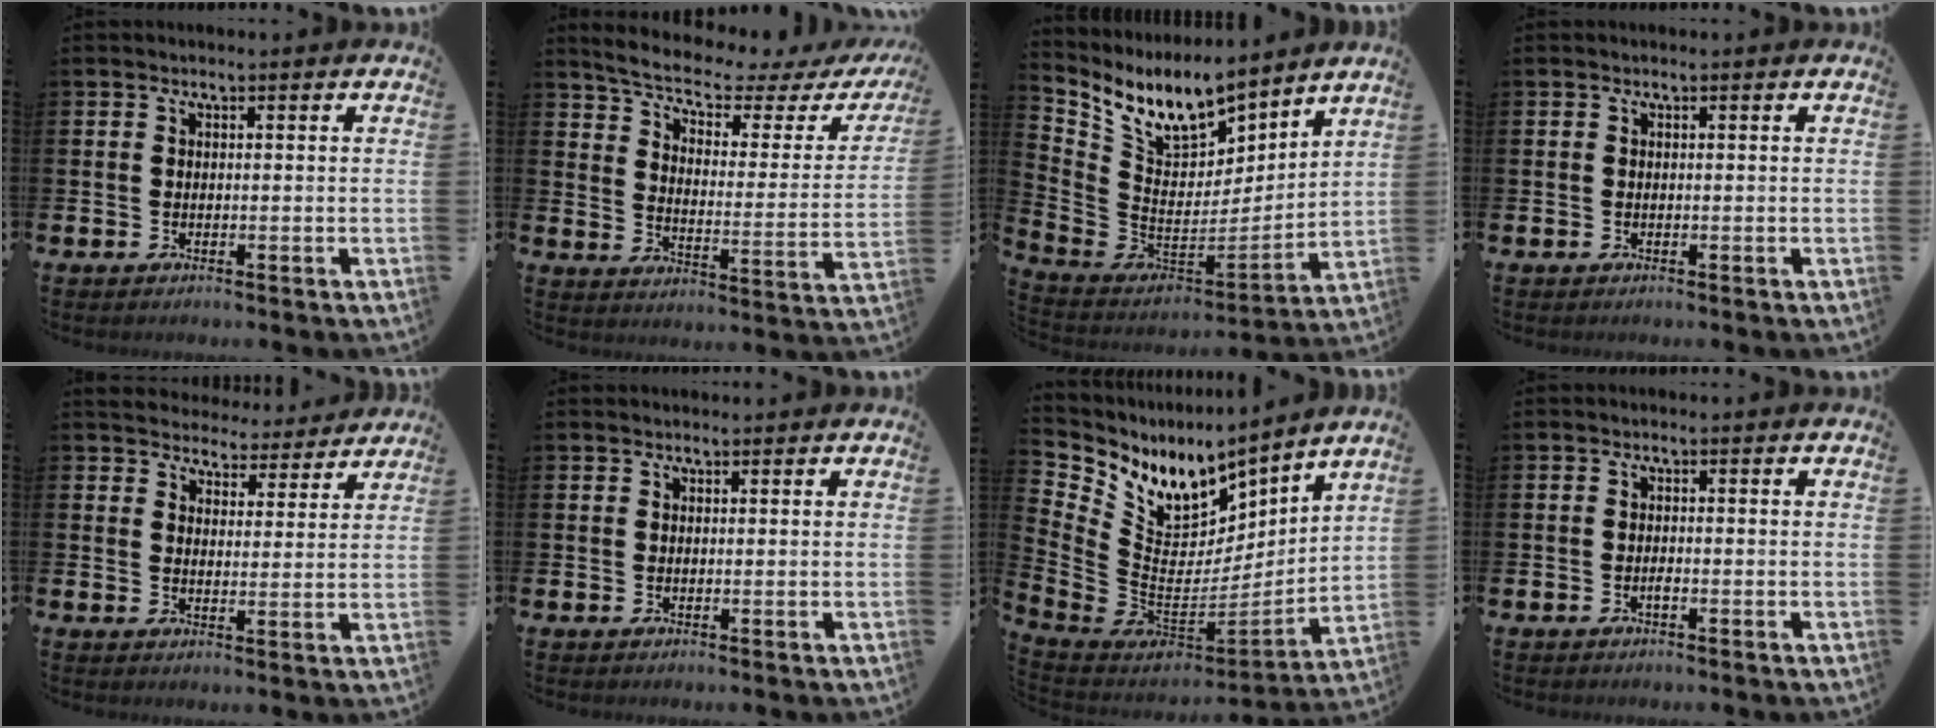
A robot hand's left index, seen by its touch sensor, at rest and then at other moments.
{"total": 6.1, "force": [5.2, 1.3, 2.8], "torque": [-0.086, -0.036, 0.085]}
{"total": 11.2, "force": [9.5, 4.5, 3.6], "torque": [-0.120, -0.059, 0.178]}
{"total": 0.0}
{"total": 4.8, "force": [4.7, 1.1, -0.2], "torque": [-0.017, -0.039, 0.083]}
{"total": 0.8, "force": [0.8, 0.2, 0.0], "torque": [0.007, -0.003, 0.013]}
{"total": 9.3, "force": [7.1, 4.9, 3.5], "torque": [-0.126, -0.054, 0.131]}
{"total": 0.6, "force": [-0.4, 0.1, 0.5], "torque": [-0.017, 0.000, -0.005]}